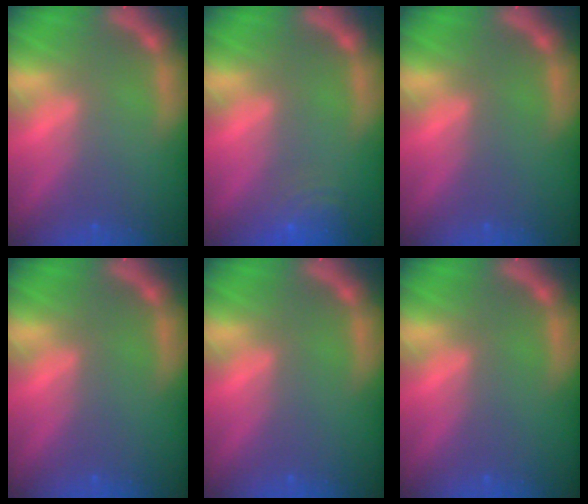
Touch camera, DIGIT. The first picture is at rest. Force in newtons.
{"total": 4.5}
{"total": 0.0}
{"total": 0.0}
{"total": 0.0}
{"total": 0.0}